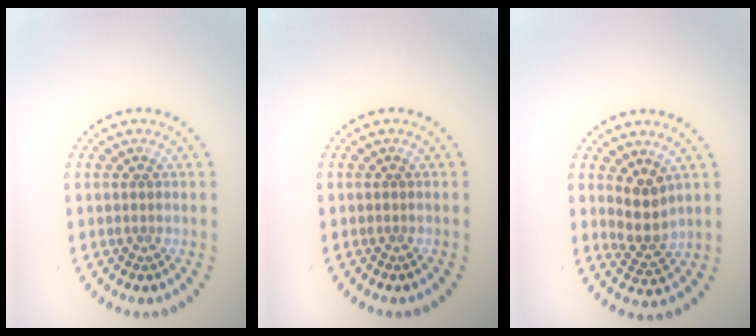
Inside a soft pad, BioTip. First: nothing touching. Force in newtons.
{"total": 0.0}
{"total": 2.7, "press": 2.3, "slide": 1.6}